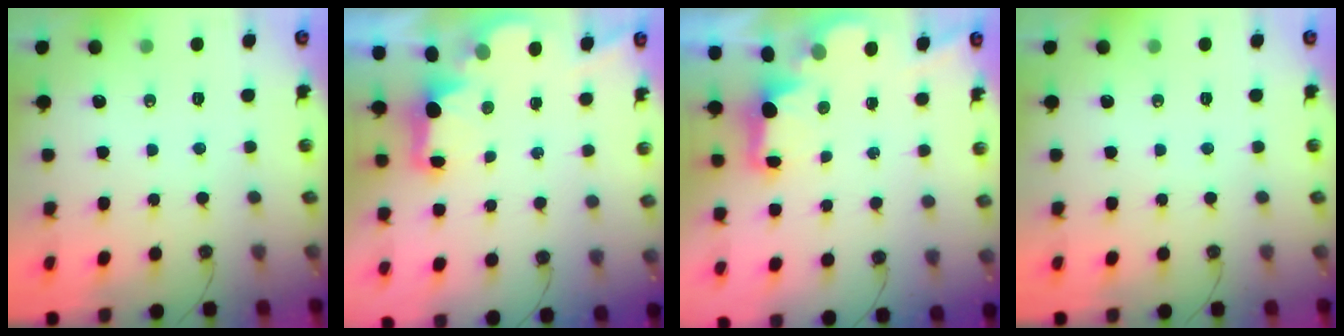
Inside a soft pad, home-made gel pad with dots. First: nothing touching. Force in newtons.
{"total": 2.2, "press": 2.1, "slide": 0.8}
{"total": 2.2, "press": 2.1, "slide": 0.8}
{"total": 0.0}